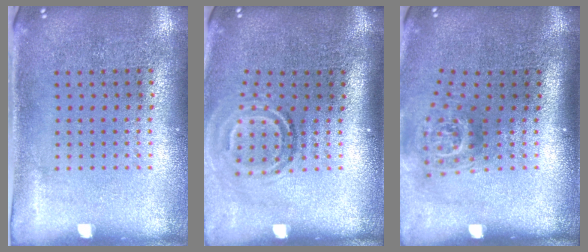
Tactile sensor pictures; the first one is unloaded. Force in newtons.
{"total": 1.9, "press": 1.1, "slide": 1.5}
{"total": 1.8, "press": 1.2, "slide": 1.3}